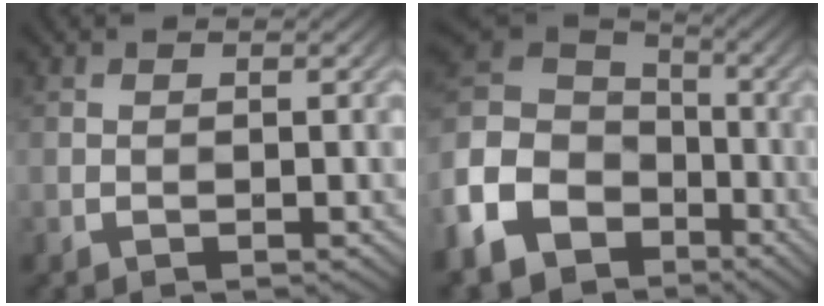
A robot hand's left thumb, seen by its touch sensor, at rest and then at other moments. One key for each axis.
{"total": 16.2, "fx": -7.6, "fy": 12.2, "fz": 7.6, "tx": -0.261, "ty": -0.043, "tz": -0.133}